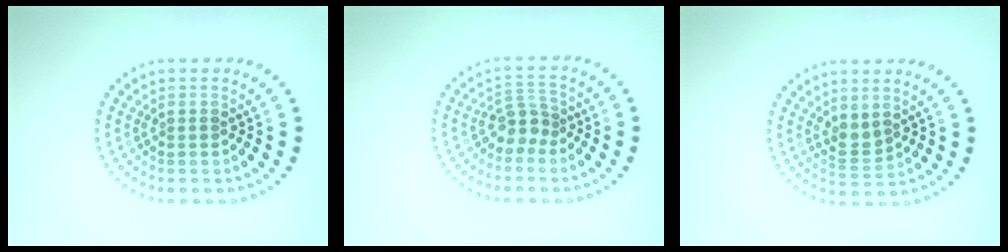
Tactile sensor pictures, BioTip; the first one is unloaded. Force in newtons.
{"total": 2.2, "press": 1.7, "slide": 1.4}
{"total": 1.8, "press": 1.5, "slide": 1.0}